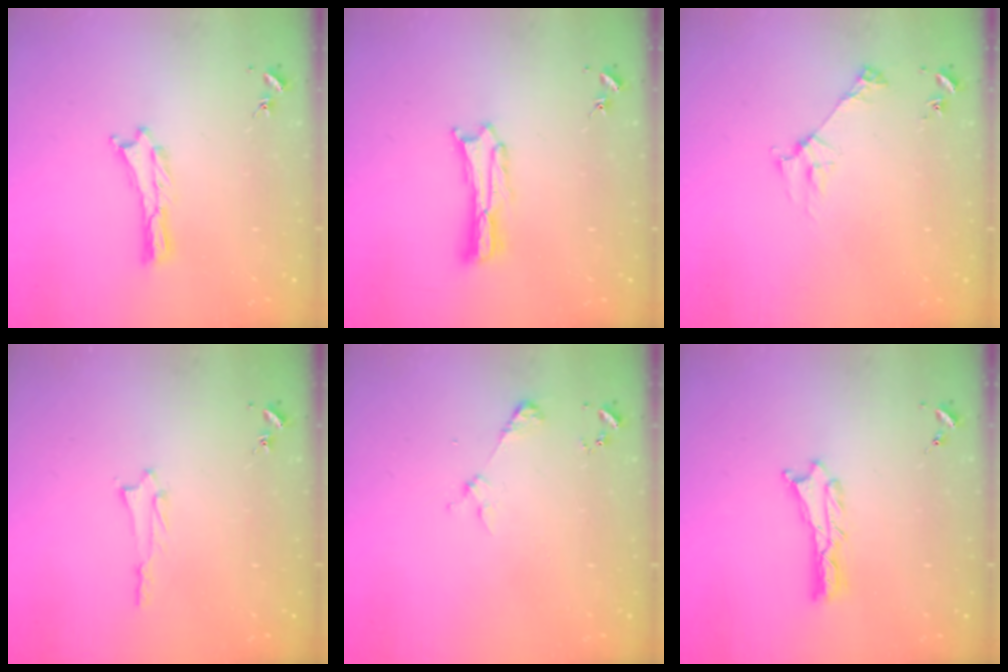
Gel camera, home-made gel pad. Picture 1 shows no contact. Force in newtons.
{"total": 1.8, "press": 1.8, "slide": 0.3}
{"total": 2.8, "press": 2.8, "slide": 0.3}
{"total": 1.4, "press": 1.4, "slide": 0.2}
{"total": 2.2, "press": 2.2, "slide": 0.2}
{"total": 0.7, "press": 0.7, "slide": 0.1}